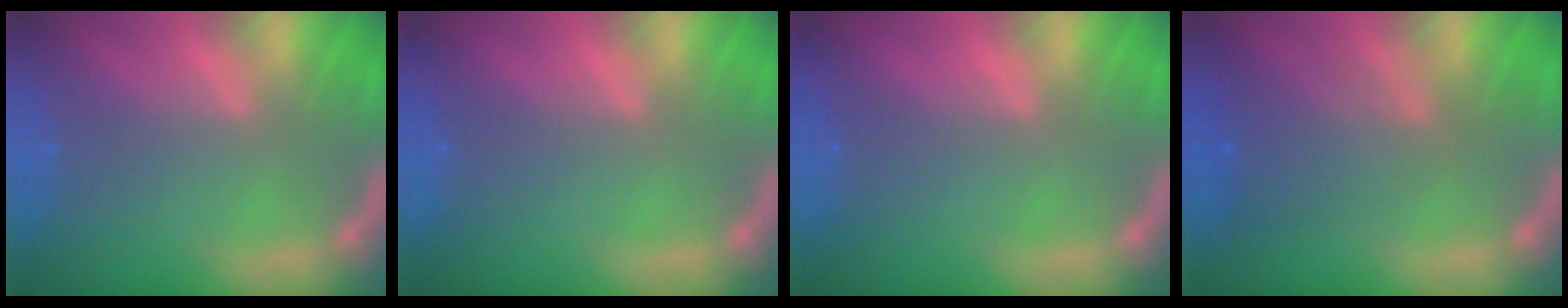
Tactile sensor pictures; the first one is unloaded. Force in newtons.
{"total": 0.0}
{"total": 0.0}
{"total": 4.5}